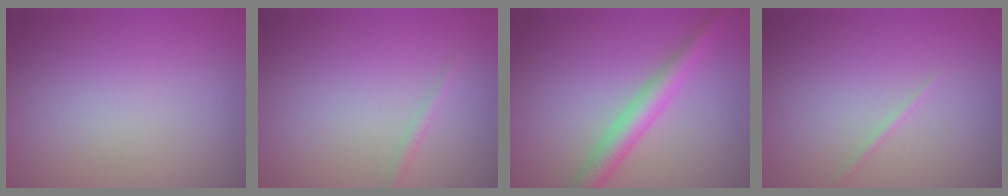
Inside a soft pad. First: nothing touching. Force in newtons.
{"total": 0.8, "press": 0.8, "slide": 0.1}
{"total": 3.7, "press": 3.7, "slide": 0.1}
{"total": 0.6, "press": 0.6, "slide": 0.0}